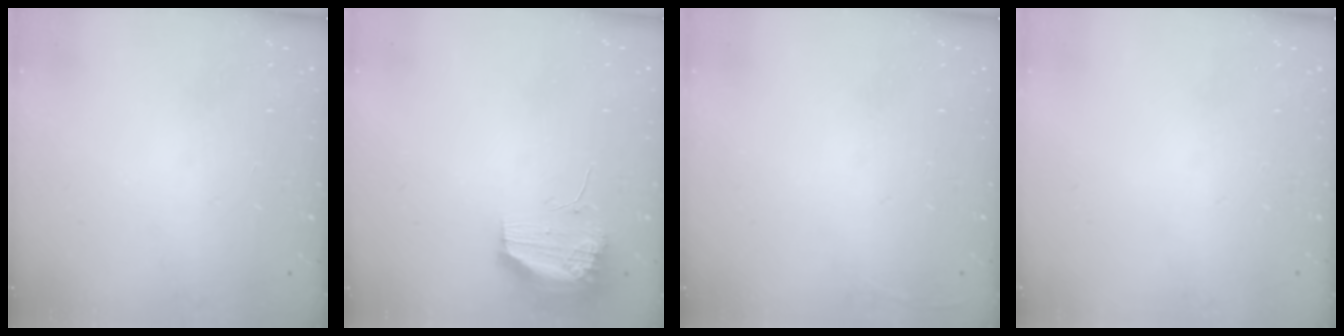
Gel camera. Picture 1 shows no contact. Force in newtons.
{"total": 10.6, "press": 10.5, "slide": 1.3}
{"total": 2.7, "press": 2.6, "slide": 1.0}
{"total": 0.0}